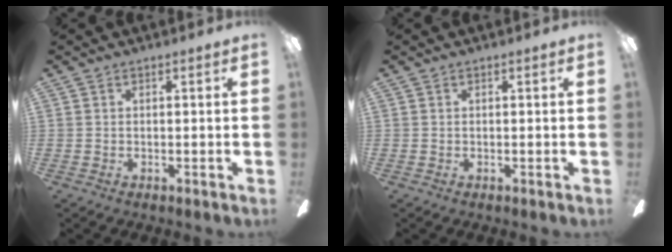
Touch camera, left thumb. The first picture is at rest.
{"total": 0.0}